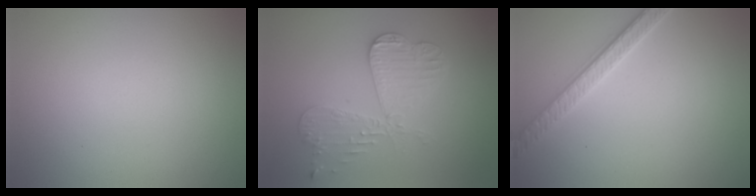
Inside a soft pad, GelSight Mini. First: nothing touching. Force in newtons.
{"total": 3.4, "press": 3.4, "slide": 0.6}
{"total": 2.7, "press": 2.7, "slide": 0.1}